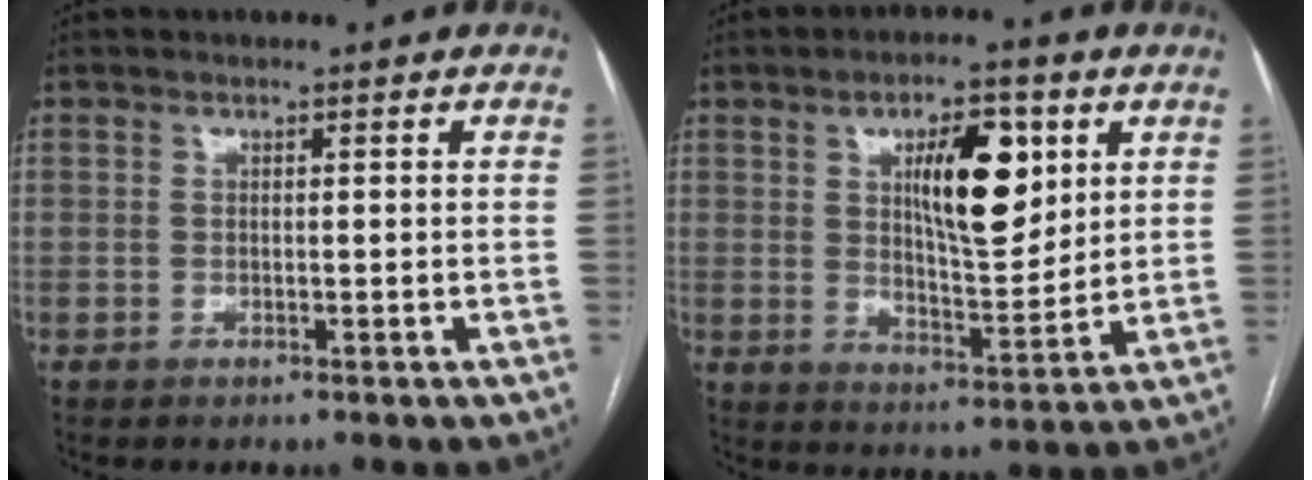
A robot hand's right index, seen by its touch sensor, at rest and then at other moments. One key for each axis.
{"total": 11.8, "fx": 4.1, "fy": 4.0, "fz": 10.3, "tx": -0.167, "ty": 0.006, "tz": 0.075}